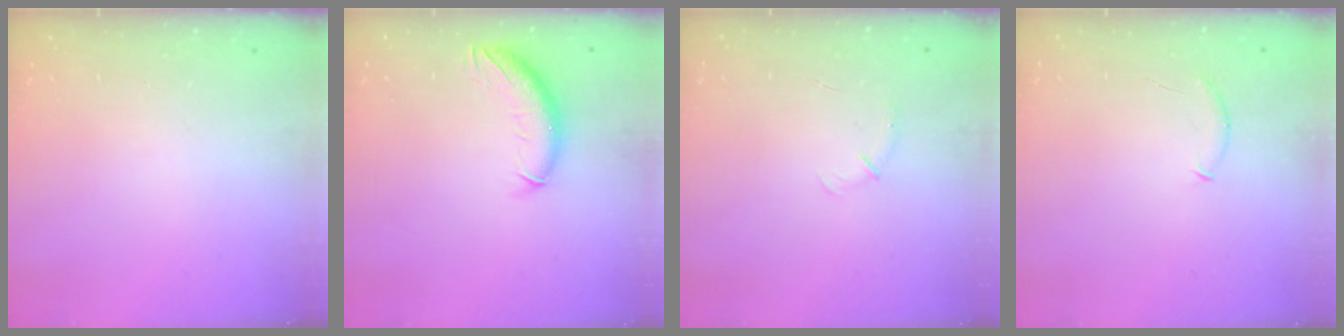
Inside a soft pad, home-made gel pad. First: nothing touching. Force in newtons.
{"total": 10.2, "press": 10.0, "slide": 2.1}
{"total": 4.1, "press": 4.0, "slide": 1.0}
{"total": 5.8, "press": 5.7, "slide": 1.2}